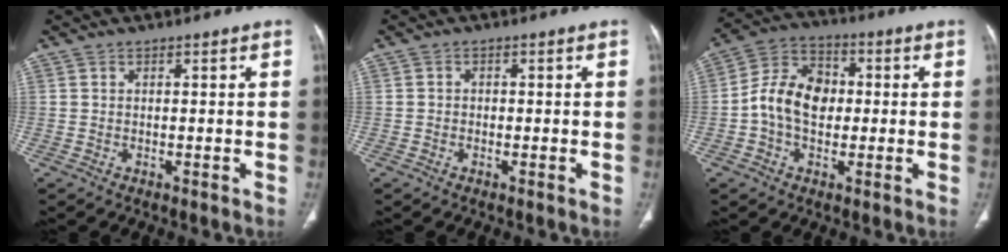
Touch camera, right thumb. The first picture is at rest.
{"total": 0.9, "force": [-0.4, 0.8, 0.1], "torque": [0.009, 0.005, -0.013]}
{"total": 11.4, "force": [-0.4, 8.3, 7.7], "torque": [-0.123, 0.031, -0.016]}